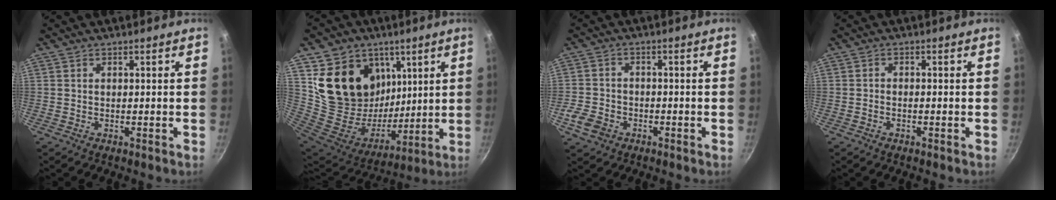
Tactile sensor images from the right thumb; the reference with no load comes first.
{"total": 20.9, "force": [9.9, 16.0, 9.1], "torque": [-0.141, -0.076, 0.186]}
{"total": 5.6, "force": [-2.7, 4.2, 2.6], "torque": [-0.054, 0.023, -0.053]}
{"total": 0.9, "force": [-0.6, 0.4, 0.5], "torque": [-0.014, 0.009, -0.013]}